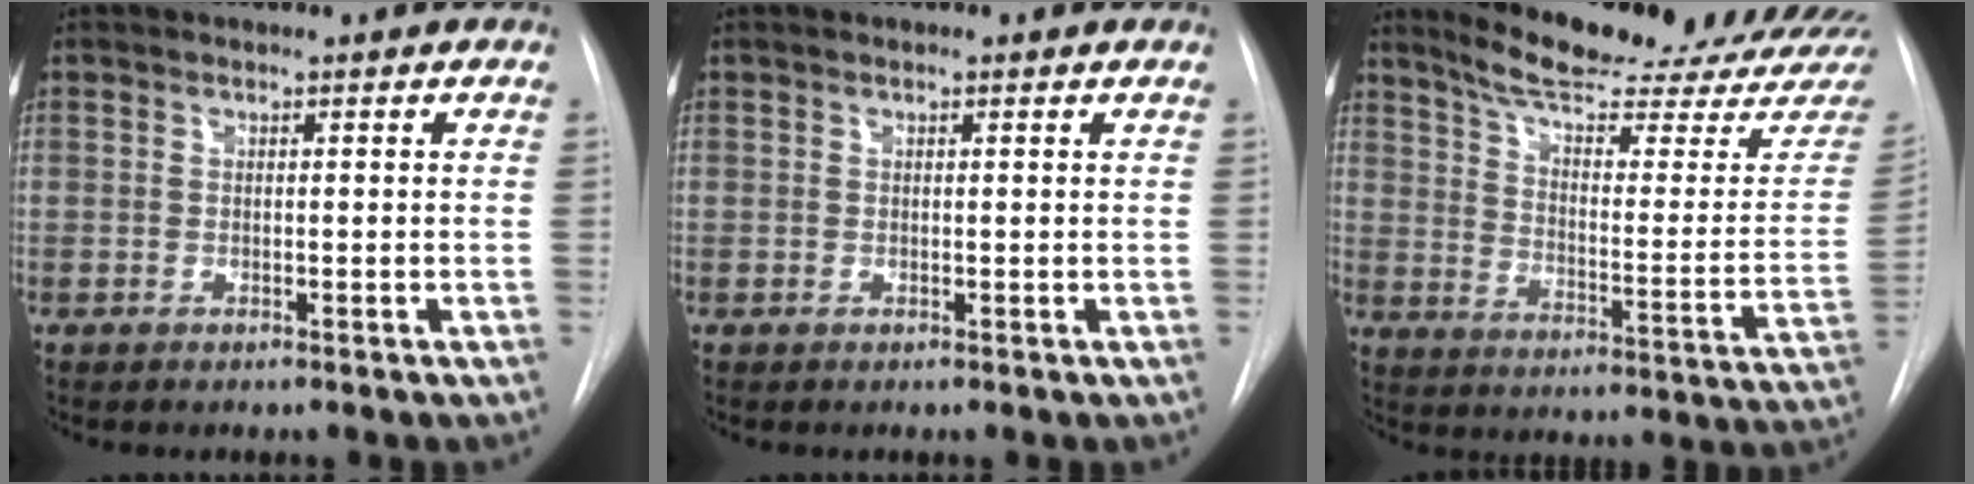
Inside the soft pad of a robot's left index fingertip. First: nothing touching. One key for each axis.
{"total": 0.7, "fx": 0.4, "fy": 0.3, "fz": 0.5, "tx": -0.013, "ty": 0.005, "tz": 0.004}
{"total": 24.1, "fx": 21.9, "fy": 1.6, "fz": 9.9, "tx": -0.145, "ty": -0.091, "tz": 0.288}